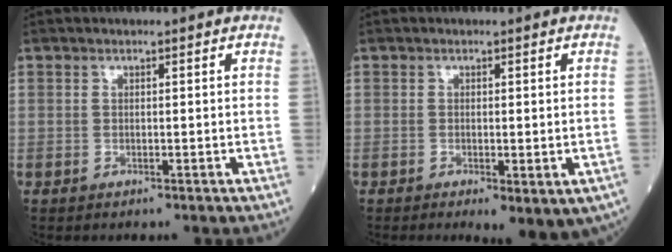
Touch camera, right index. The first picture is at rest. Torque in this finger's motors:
{"motor_torque": [0.32, -0.46, 0.20, 0.07]}